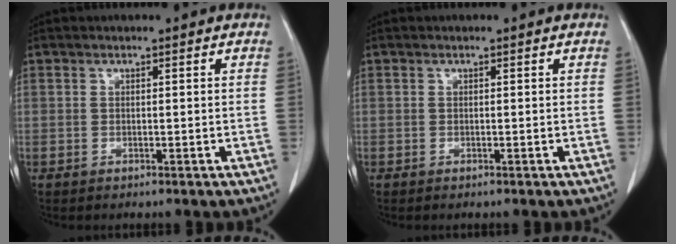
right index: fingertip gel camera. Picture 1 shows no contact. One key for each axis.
{"total": 0.0}